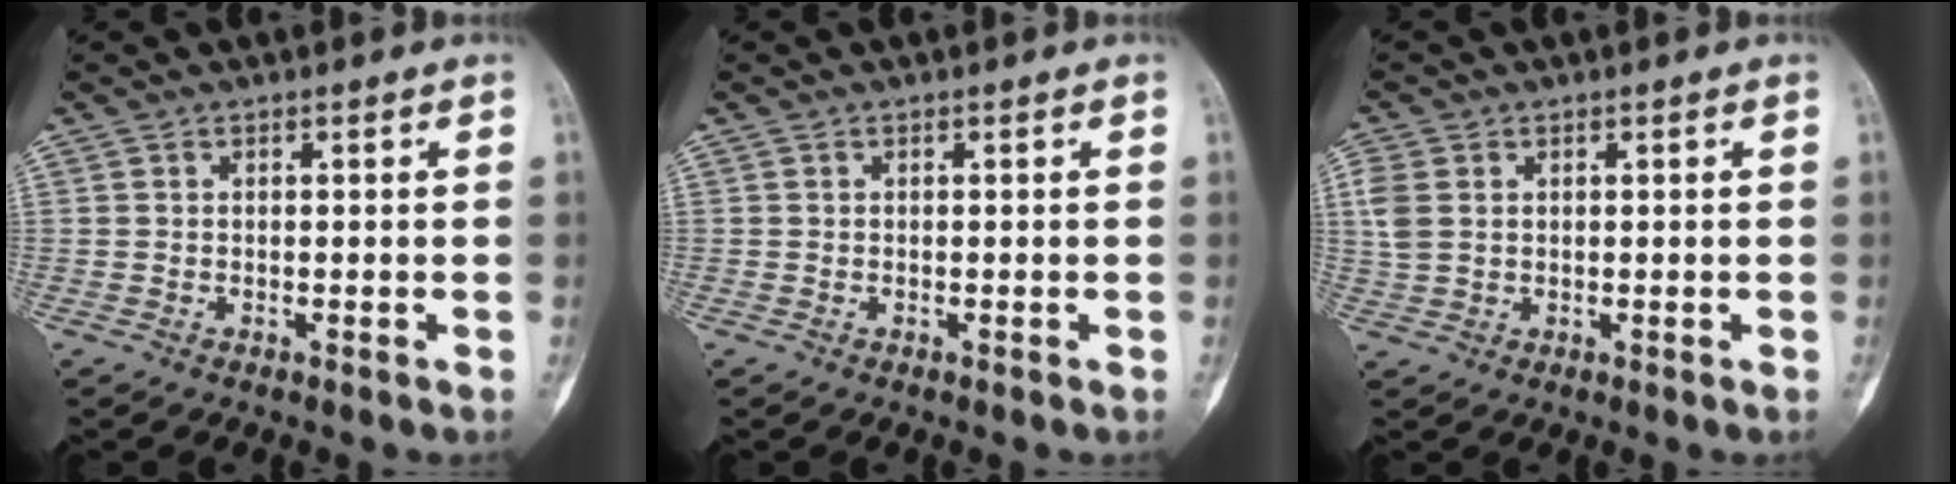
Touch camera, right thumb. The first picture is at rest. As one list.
[{"total": 0.0}, {"total": 4.4, "force": [1.0, 3.1, 2.9], "torque": [-0.074, 0.005, 0.022]}]